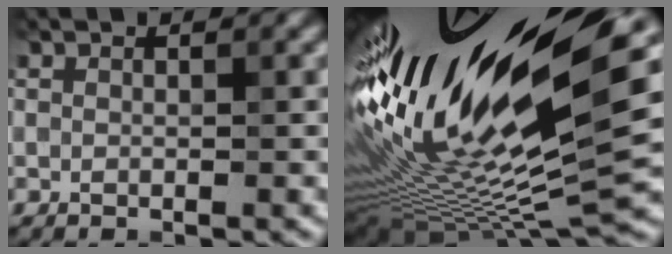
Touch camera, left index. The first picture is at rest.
{"total": 19.3, "force": [5.2, 4.3, 18.1], "torque": [-0.330, -0.024, 0.107]}